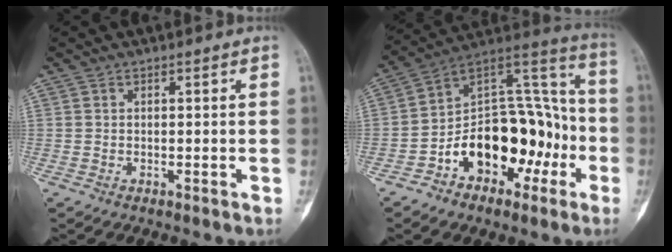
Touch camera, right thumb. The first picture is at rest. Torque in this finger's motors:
{"motor_torque": [1.03, 1.02, 0.83, -0.81, 0.33]}